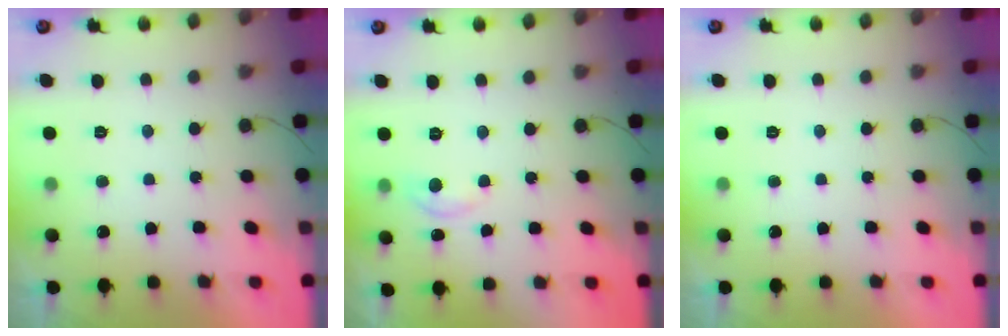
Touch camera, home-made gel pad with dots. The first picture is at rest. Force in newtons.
{"total": 3.6, "press": 3.6, "slide": 0.4}
{"total": 0.0}